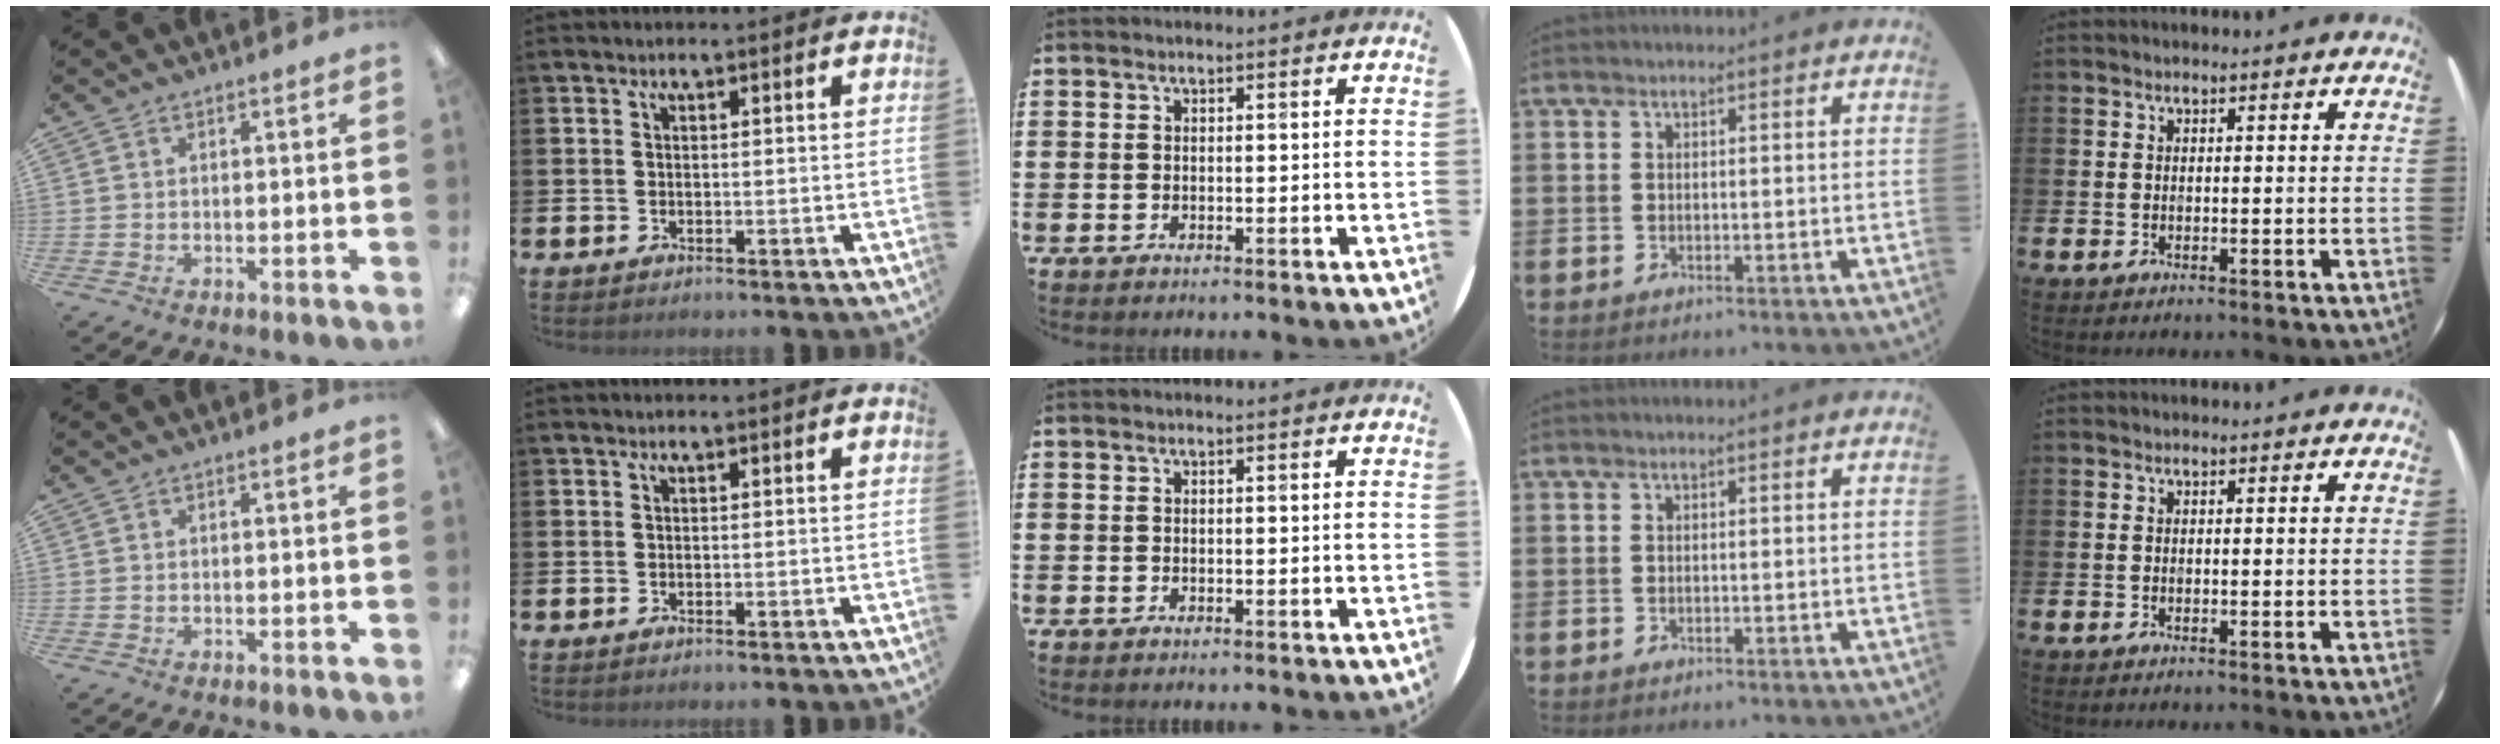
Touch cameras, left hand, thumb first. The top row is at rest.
{}